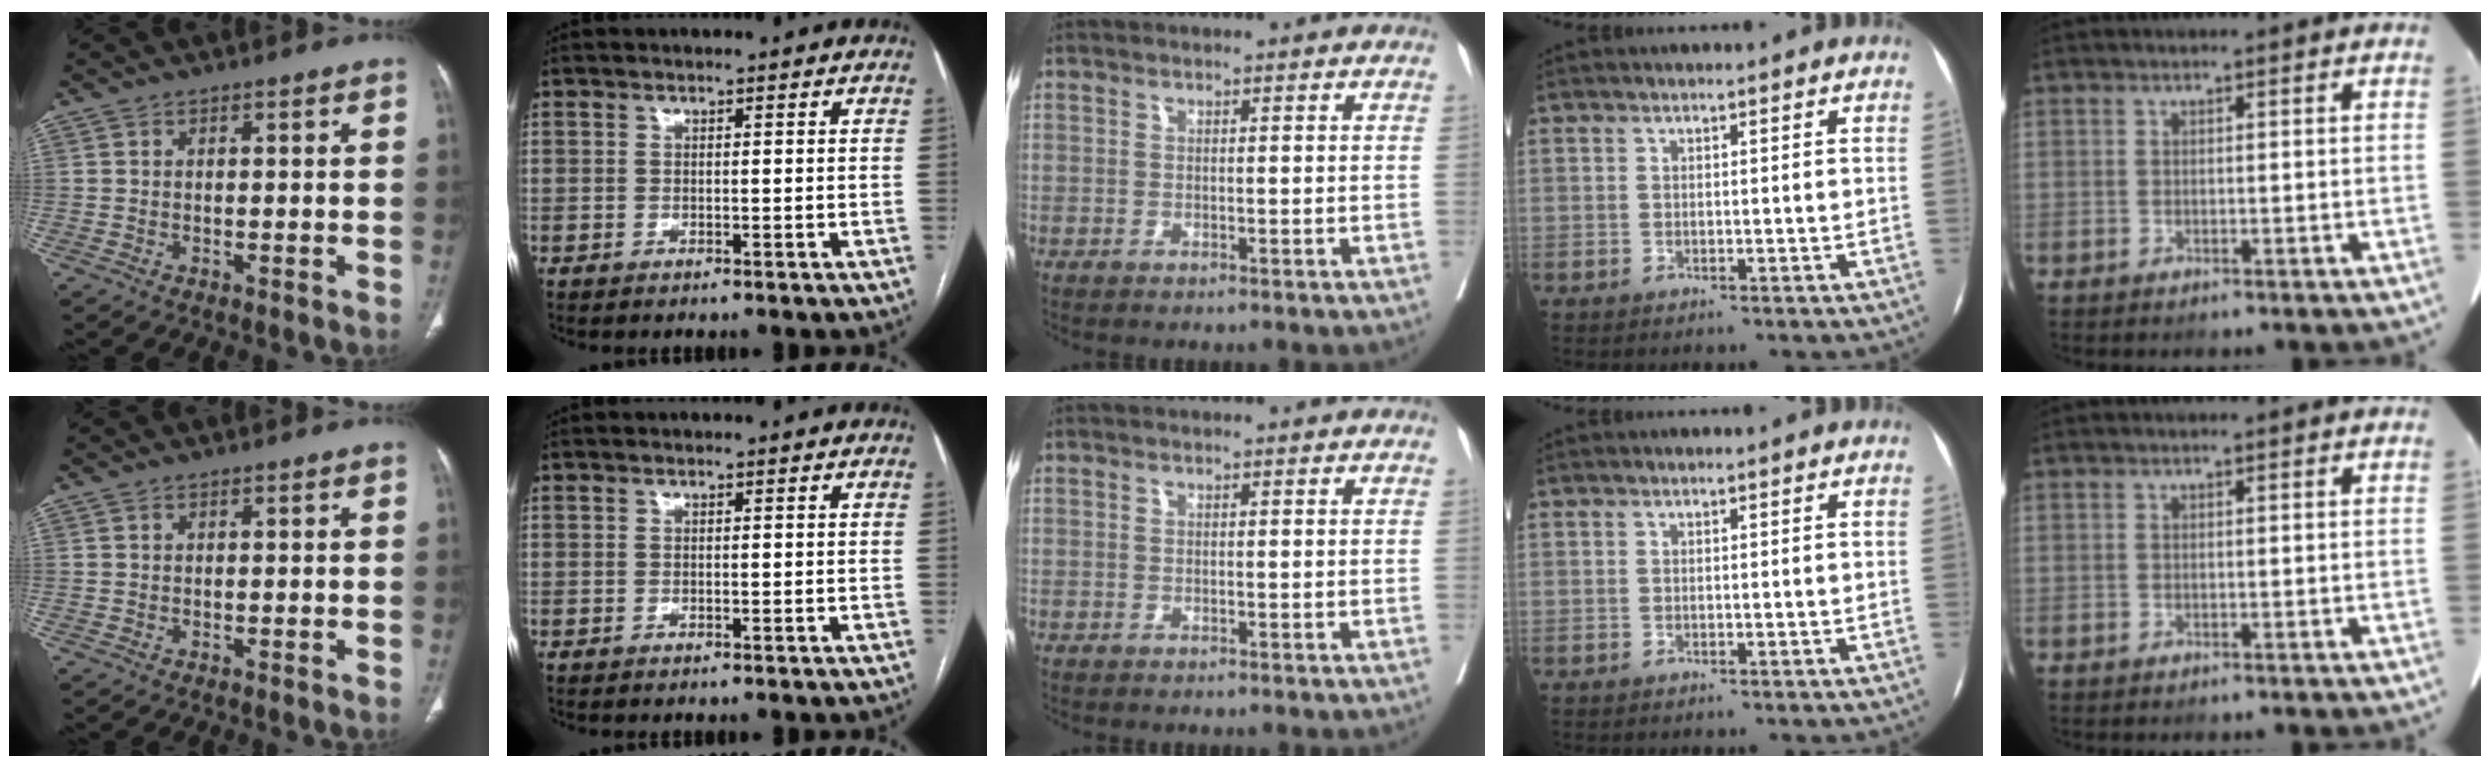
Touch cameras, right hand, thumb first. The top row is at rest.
{}